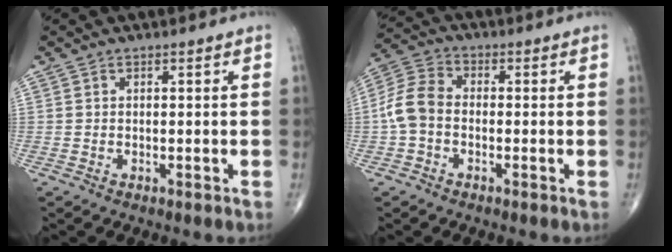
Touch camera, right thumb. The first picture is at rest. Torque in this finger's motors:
{"motor_torque": [-0.21, 0.38, 0.33, -0.05, 0.09]}